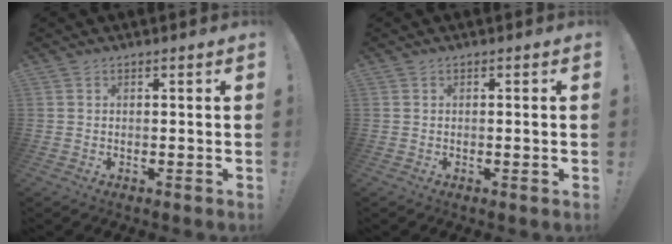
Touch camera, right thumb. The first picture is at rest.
{"total": 0.8, "force": [-0.3, -0.2, 0.8], "torque": [-0.014, 0.001, -0.006]}